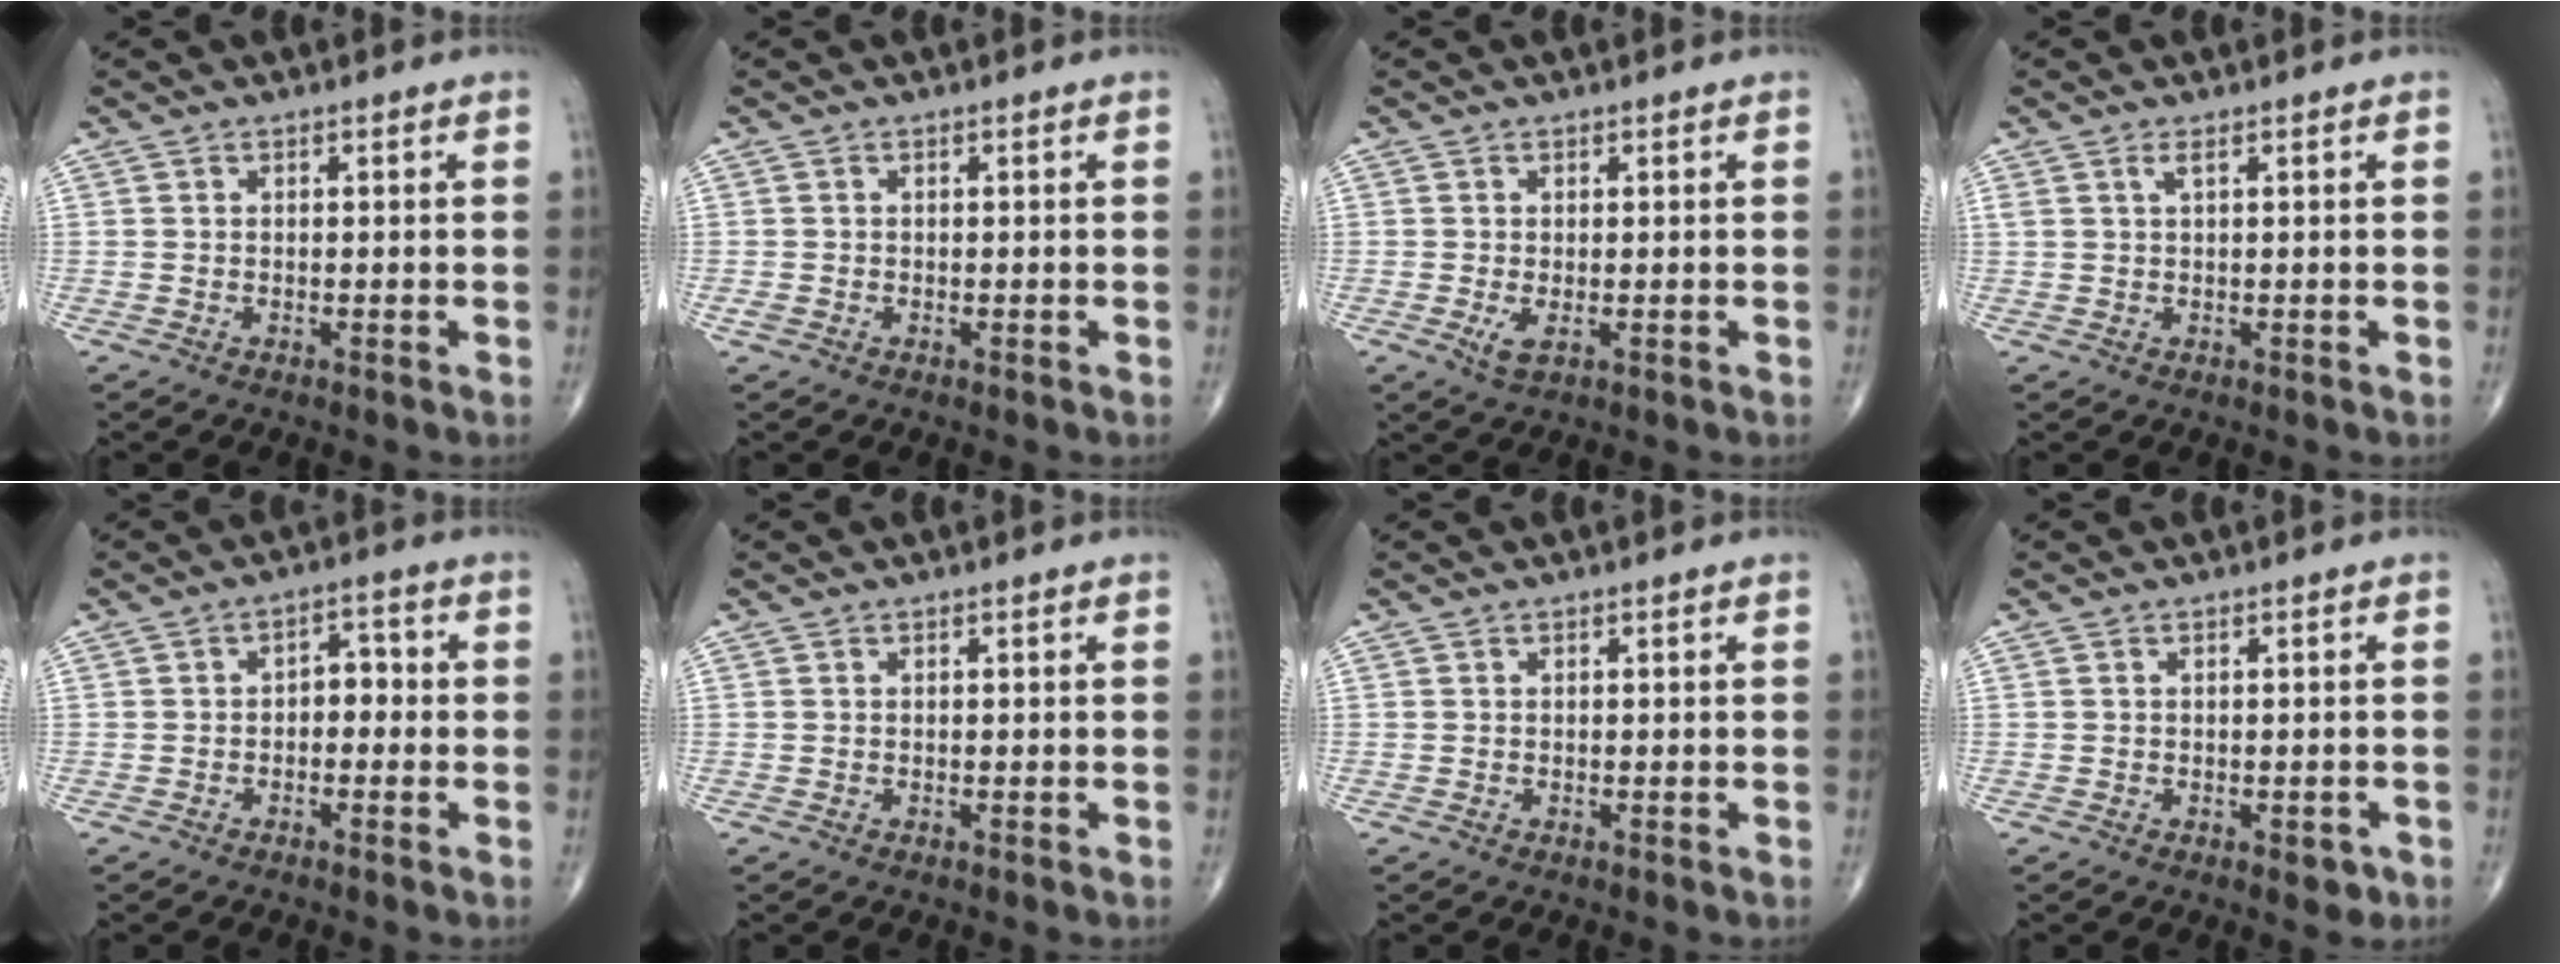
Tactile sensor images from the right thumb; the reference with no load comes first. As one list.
[{"total": 0.6, "force": [-0.2, 0.5, 0.3], "torque": [-0.009, -0.001, -0.005]}, {"total": 2.3, "force": [-0.5, 1.0, 2.0], "torque": [-0.042, -0.007, -0.004]}, {"total": 1.1, "force": [0.6, 0.2, 0.9], "torque": [-0.025, 0.005, 0.014]}, {"total": 3.7, "force": [-0.6, 2.4, 2.7], "torque": [-0.017, 0.019, -0.020]}, {"total": 0.0}, {"total": 0.0}, {"total": 2.3, "force": [-1.0, 1.2, 1.7], "torque": [-0.011, 0.000, -0.009]}]